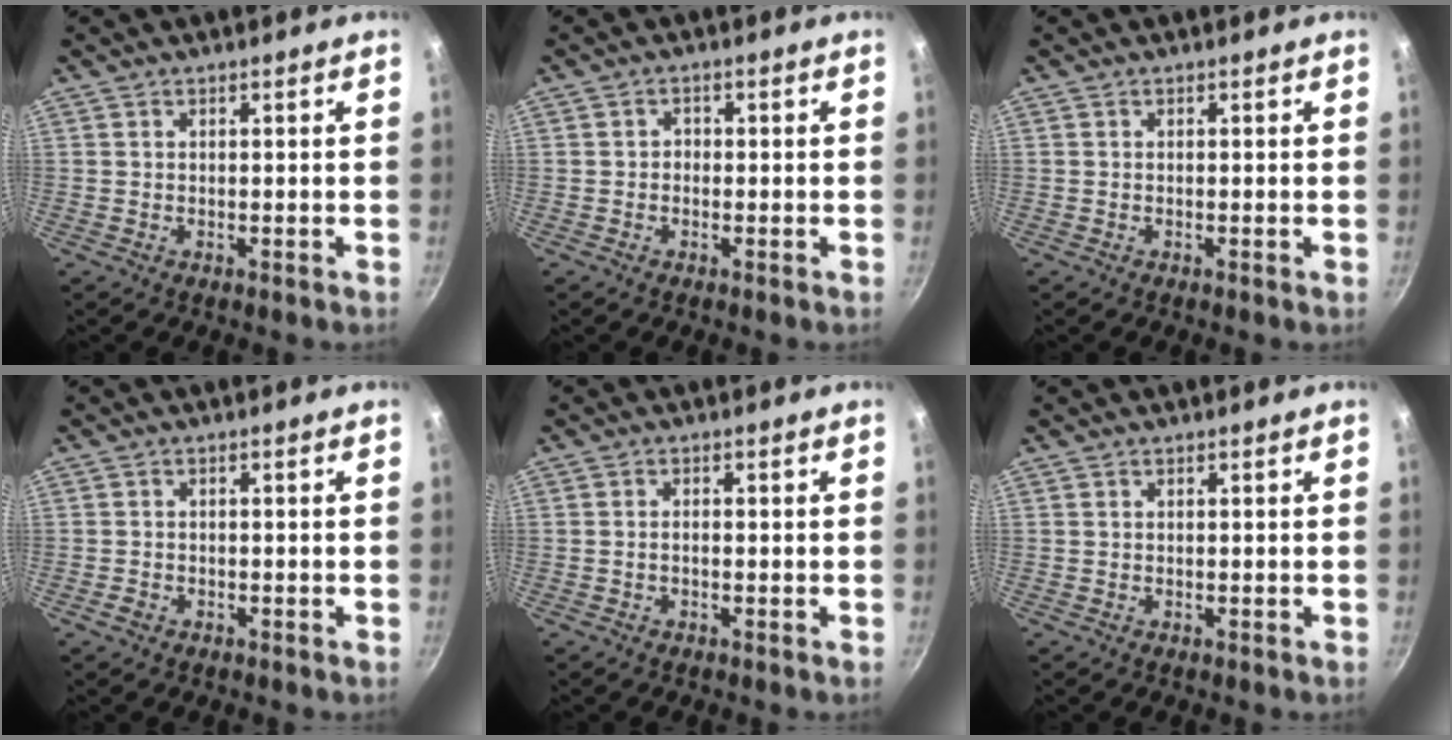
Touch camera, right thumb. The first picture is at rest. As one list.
[{"total": 1.1, "force": [-0.4, 1.0, 0.4], "torque": [-0.003, 0.004, -0.010]}, {"total": 0.0}, {"total": 1.5, "force": [-0.9, 1.1, 0.6], "torque": [-0.013, 0.011, -0.015]}, {"total": 1.1, "force": [-0.3, 0.5, 0.9], "torque": [-0.018, 0.007, -0.008]}, {"total": 0.0}]